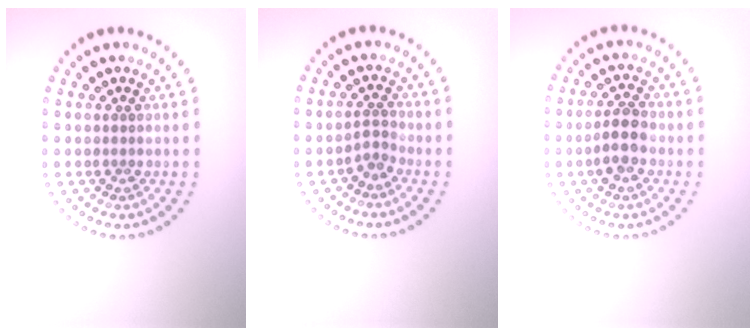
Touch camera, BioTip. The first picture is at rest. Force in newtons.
{"total": 1.4, "press": 1.0, "slide": 0.9}
{"total": 3.0, "press": 2.9, "slide": 0.7}